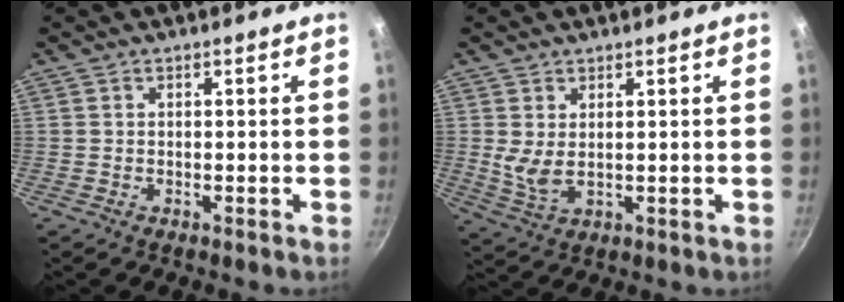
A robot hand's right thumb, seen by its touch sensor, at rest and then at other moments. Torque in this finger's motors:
{"motor_torque": [0.22, 0.05, 0.14, -0.04, 0.02]}